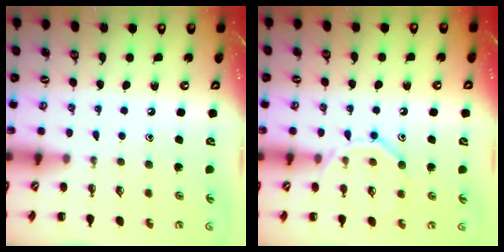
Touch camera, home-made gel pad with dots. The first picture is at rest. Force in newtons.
{"total": 11.3, "press": 11.3, "slide": 1.1}